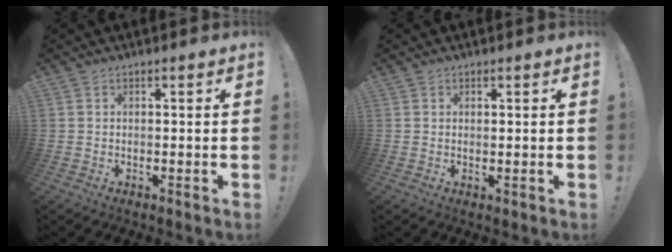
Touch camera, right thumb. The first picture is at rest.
{"total": 0.7, "force": [0.6, 0.2, 0.1], "torque": [0.007, -0.003, 0.010]}